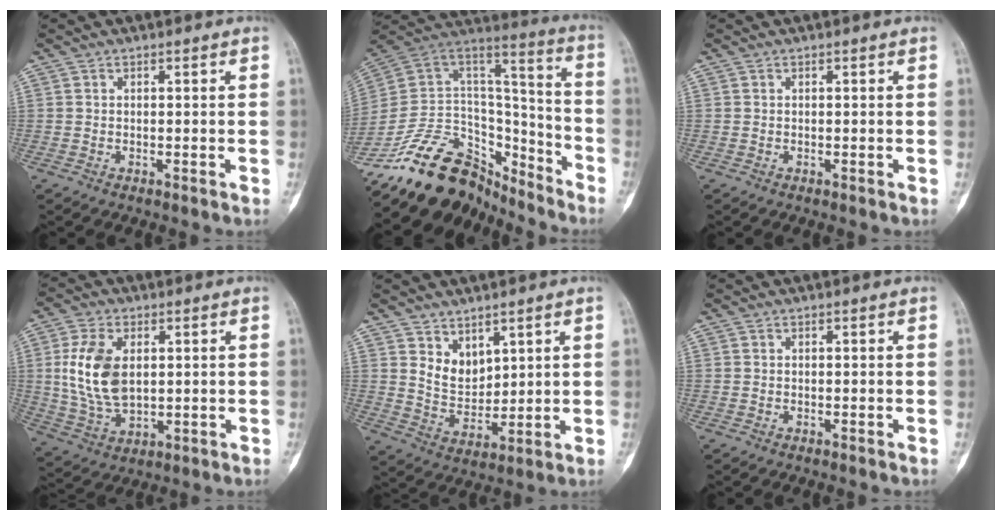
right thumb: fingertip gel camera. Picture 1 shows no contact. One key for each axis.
{"total": 24.5, "fx": -19.1, "fy": 12.3, "fz": 9.2, "tx": -0.153, "ty": 0.099, "tz": -0.329}
{"total": 0.0}
{"total": 12.5, "fx": 1.9, "fy": 7.6, "fz": 9.8, "tx": -0.187, "ty": -0.009, "tz": 0.043}
{"total": 6.3, "fx": 3.8, "fy": 4.2, "fz": 2.8, "tx": -0.024, "ty": -0.037, "tz": 0.084}
{"total": 0.0}